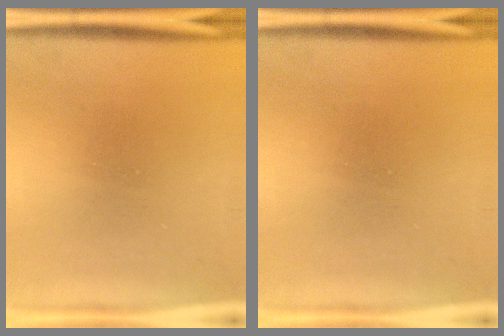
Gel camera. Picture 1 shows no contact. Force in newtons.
{"total": 0.0}